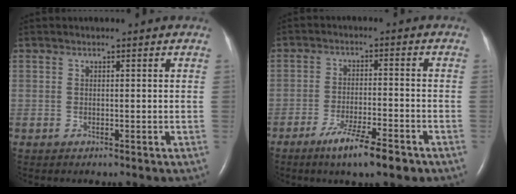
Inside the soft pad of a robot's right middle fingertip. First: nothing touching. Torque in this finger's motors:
{"motor_torque": [0.34, -0.30, 0.15, 0.05]}